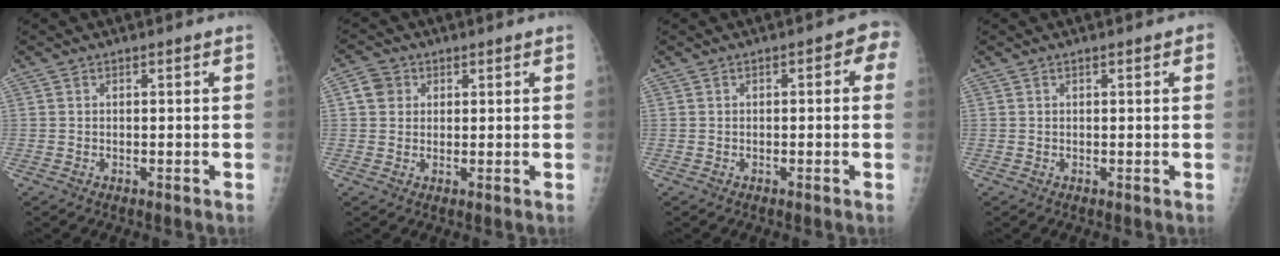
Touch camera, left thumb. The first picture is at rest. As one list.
[{"total": 3.7, "force": [1.4, 3.1, 1.3], "torque": [-0.008, -0.001, 0.022]}, {"total": 4.6, "force": [1.0, 1.9, 4.0], "torque": [-0.027, 0.012, 0.002]}, {"total": 1.3, "force": [0.8, 0.4, 1.0], "torque": [-0.011, 0.000, 0.009]}]